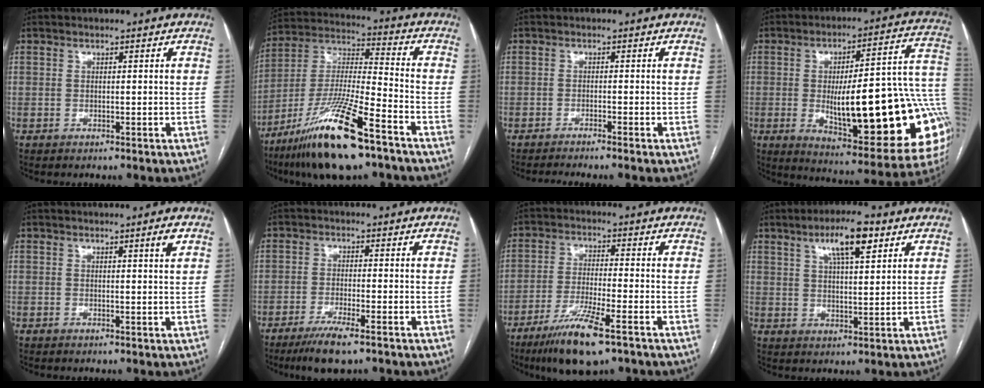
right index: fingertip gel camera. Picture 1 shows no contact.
{"total": 17.9, "force": [-11.1, 1.9, 13.9], "torque": [-0.292, -0.031, -0.204]}
{"total": 3.3, "force": [-2.8, -0.7, 1.6], "torque": [-0.019, 0.000, -0.045]}
{"total": 28.5, "force": [-3.8, 6.7, 27.5], "torque": [-0.286, 0.015, -0.040]}
{"total": 1.7, "force": [1.0, -0.3, 1.3], "torque": [-0.019, -0.007, 0.014]}
{"total": 5.7, "force": [-3.8, 0.4, 4.2], "torque": [-0.079, -0.015, -0.067]}
{"total": 9.8, "force": [-6.1, 0.8, 7.7], "torque": [-0.149, -0.026, -0.106]}
{"total": 8.4, "force": [4.6, 1.8, 6.8], "torque": [-0.122, 0.009, 0.078]}